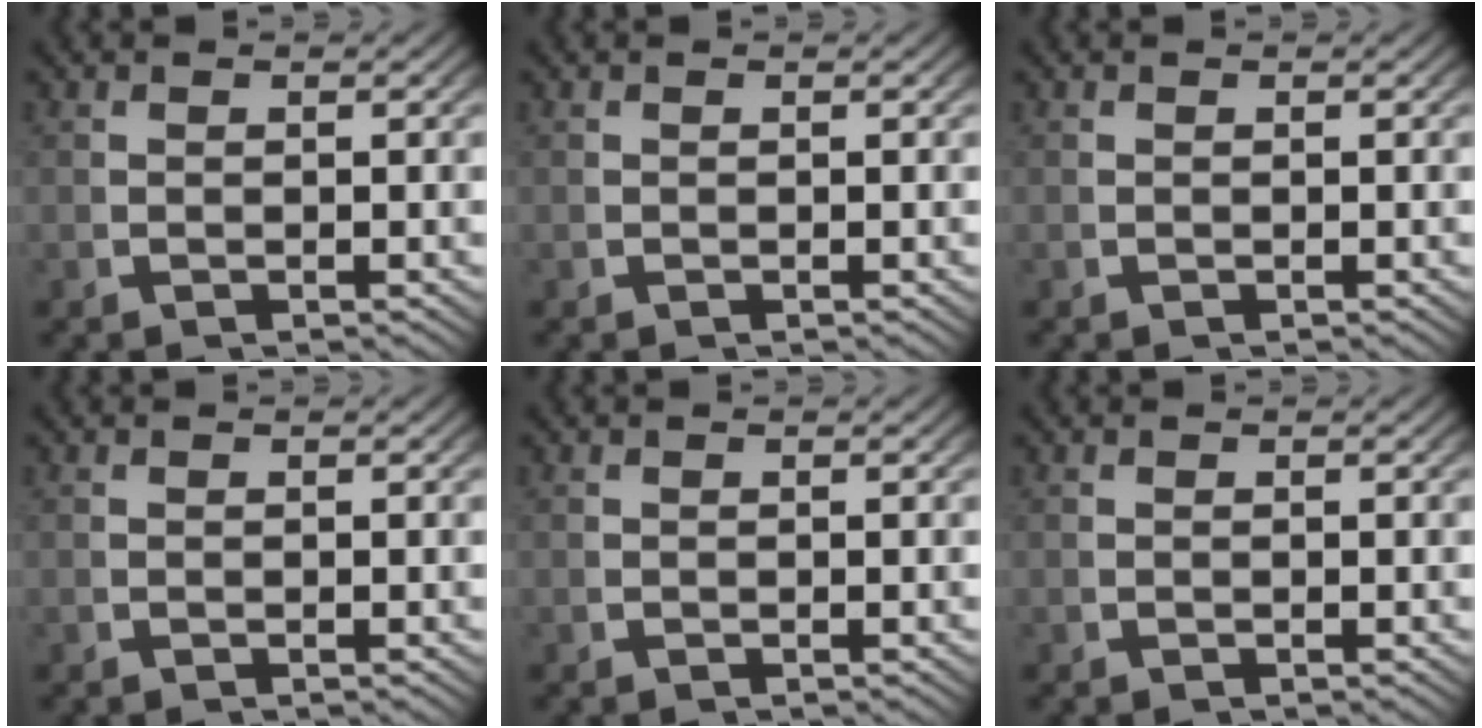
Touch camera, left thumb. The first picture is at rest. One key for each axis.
{"total": 0.0}
{"total": 0.0}
{"total": 0.0}
{"total": 0.0}
{"total": 0.0}